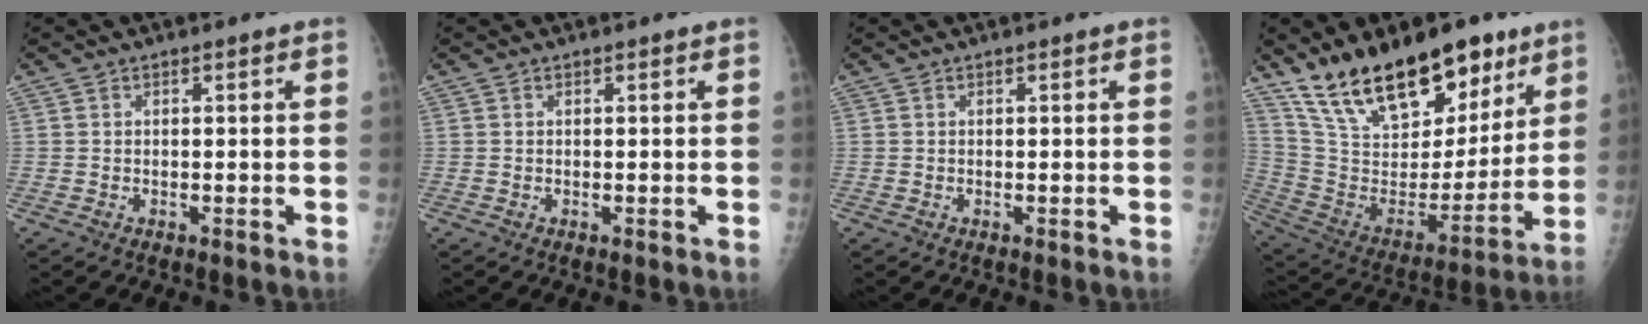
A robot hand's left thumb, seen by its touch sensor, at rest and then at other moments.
{"total": 0.0}
{"total": 0.0}
{"total": 24.7, "force": [17.3, 11.6, 13.4], "torque": [-0.188, -0.076, 0.300]}